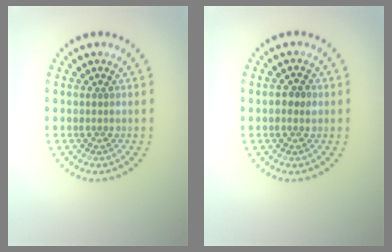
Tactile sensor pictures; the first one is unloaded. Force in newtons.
{"total": 1.5, "press": 1.5, "slide": 0.3}